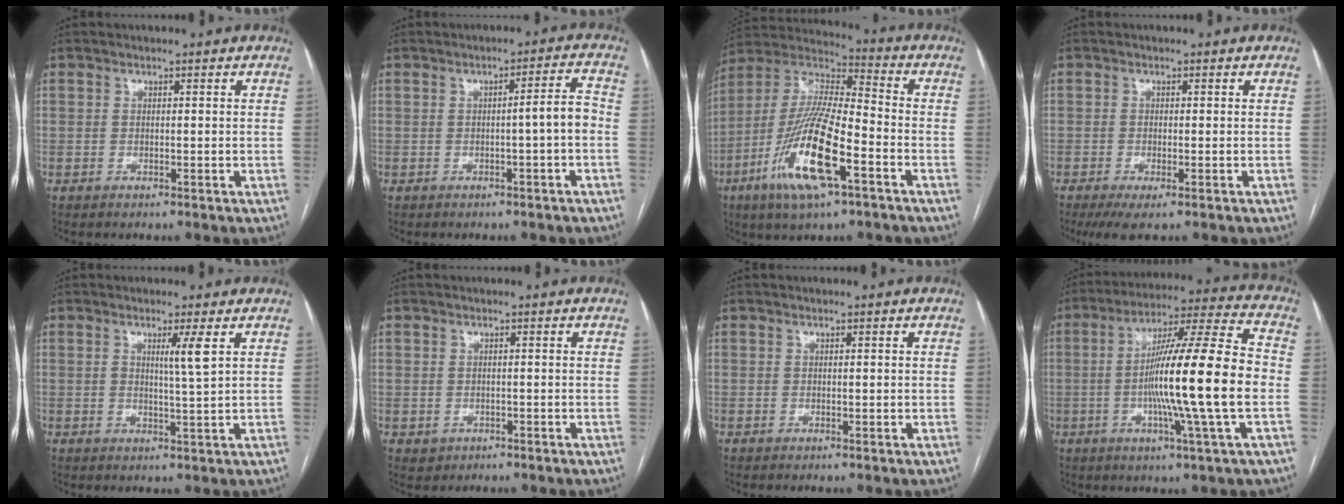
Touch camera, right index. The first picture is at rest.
{"total": 3.7, "force": [-0.9, -0.2, 3.6], "torque": [-0.048, 0.011, -0.012]}
{"total": 18.0, "force": [-7.3, 3.4, 16.0], "torque": [-0.334, -0.019, -0.134]}
{"total": 3.6, "force": [-2.1, 0.6, 2.8], "torque": [-0.047, -0.010, -0.033]}
{"total": 3.6, "force": [1.3, -0.7, 3.3], "torque": [-0.057, -0.007, 0.021]}
{"total": 1.8, "force": [-0.6, 1.6, 0.2], "torque": [-0.002, 0.005, -0.003]}
{"total": 0.5, "force": [0.0, 0.2, 0.5], "torque": [-0.009, -0.002, 0.001]}
{"total": 18.9, "force": [-2.6, -1.1, 18.7], "torque": [-0.311, -0.001, -0.054]}